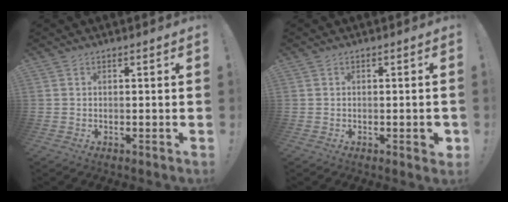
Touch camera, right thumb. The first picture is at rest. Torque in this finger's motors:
{"motor_torque": [0.46, 0.25, 0.25, -0.30, 0.00]}